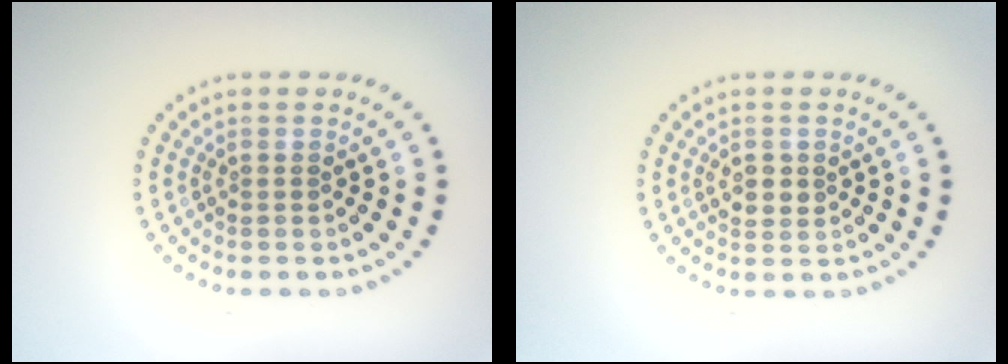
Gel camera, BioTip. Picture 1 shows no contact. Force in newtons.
{"total": 1.7, "press": 1.6, "slide": 0.5}